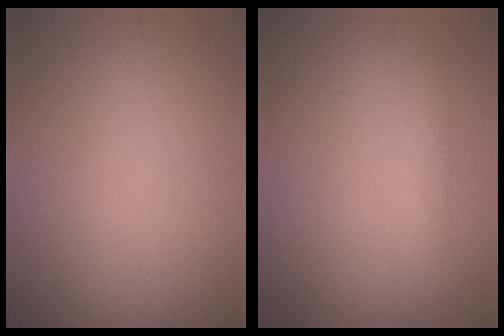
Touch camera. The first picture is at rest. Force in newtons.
{"total": 0.8, "press": 0.8, "slide": 0.0}